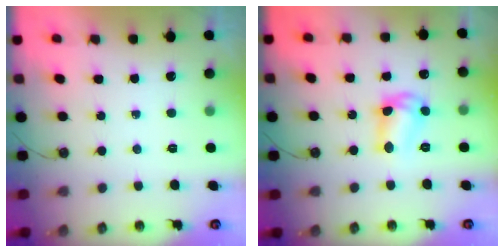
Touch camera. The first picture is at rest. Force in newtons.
{"total": 10.5, "press": 10.4, "slide": 0.7}